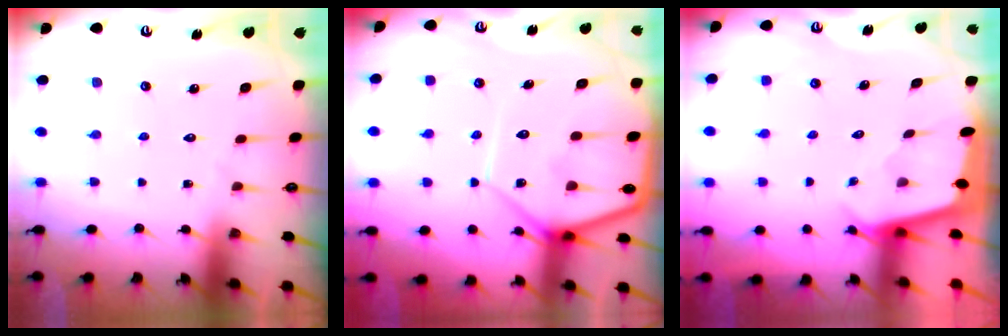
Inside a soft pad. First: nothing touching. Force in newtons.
{"total": 11.4, "press": 11.3, "slide": 0.7}
{"total": 1.9, "press": 1.9, "slide": 0.1}